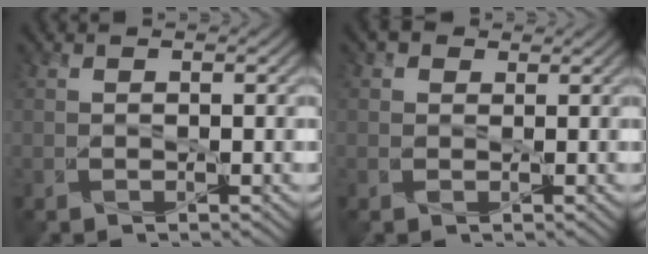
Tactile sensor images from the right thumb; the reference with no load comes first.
{"total": 2.2, "force": [1.2, 1.6, 0.9], "torque": [-0.017, 0.007, 0.016]}